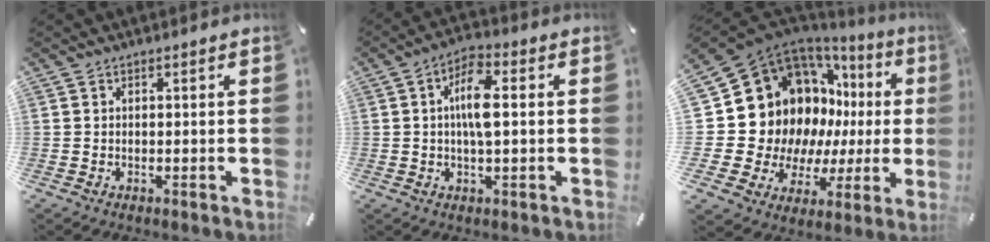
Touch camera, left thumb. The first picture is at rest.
{"total": 8.4, "force": [0.7, 3.0, 7.8], "torque": [-0.153, 0.003, 0.007]}
{"total": 21.3, "force": [5.1, 17.1, 11.6], "torque": [-0.193, -0.076, 0.140]}